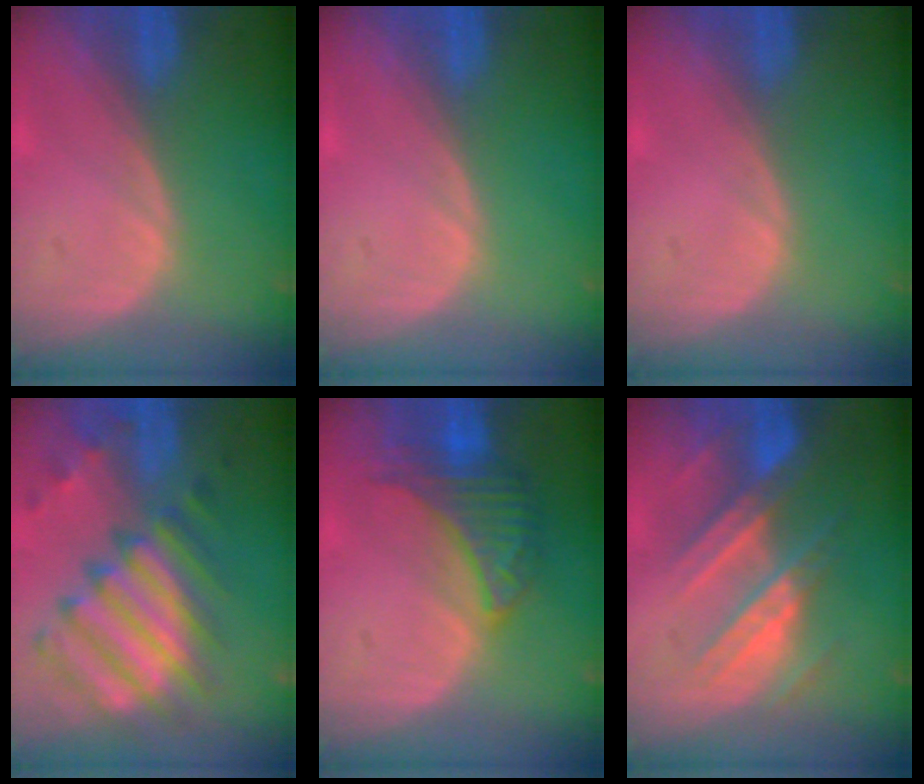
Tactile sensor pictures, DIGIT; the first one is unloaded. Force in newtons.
{"total": 0.0}
{"total": 0.0}
{"total": 11.9, "press": 10.3, "slide": 5.9}
{"total": 6.7, "press": 6.6, "slide": 1.2}
{"total": 8.9, "press": 8.0, "slide": 4.0}